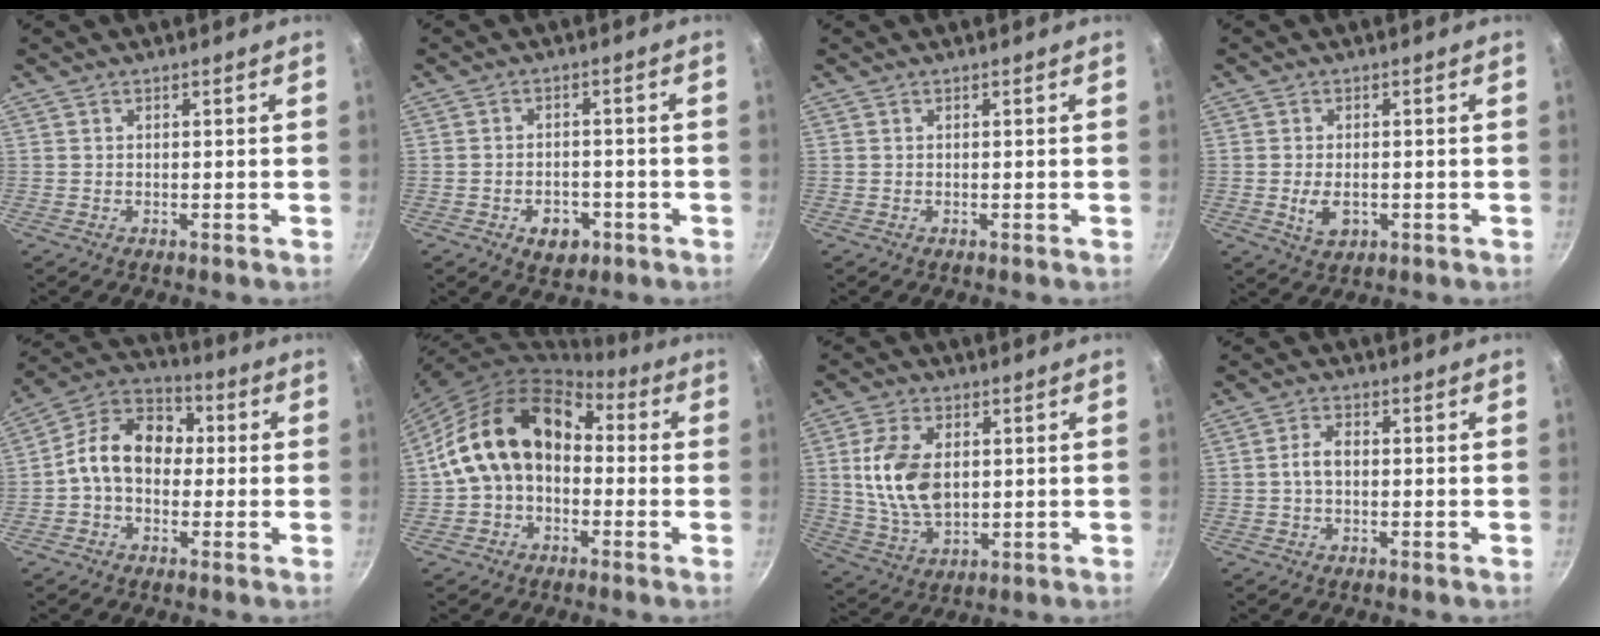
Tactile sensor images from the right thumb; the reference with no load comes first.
{"total": 5.7, "force": [-2.5, 3.9, 3.3], "torque": [-0.033, 0.016, -0.030]}
{"total": 0.0}
{"total": 4.7, "force": [-0.9, 2.9, 3.5], "torque": [-0.058, 0.000, -0.010]}
{"total": 12.9, "force": [-0.2, 9.7, 8.5], "torque": [-0.105, 0.038, -0.031]}
{"total": 15.8, "force": [0.1, 11.4, 10.9], "torque": [-0.160, 0.050, -0.012]}
{"total": 12.4, "force": [1.5, 7.6, 9.6], "torque": [-0.172, -0.013, 0.034]}
{"total": 3.5, "force": [-0.2, 2.1, 2.8], "torque": [-0.053, 0.014, -0.008]}